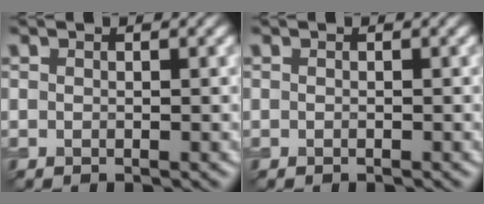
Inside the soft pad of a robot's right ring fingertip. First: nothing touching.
{"total": 0.0}